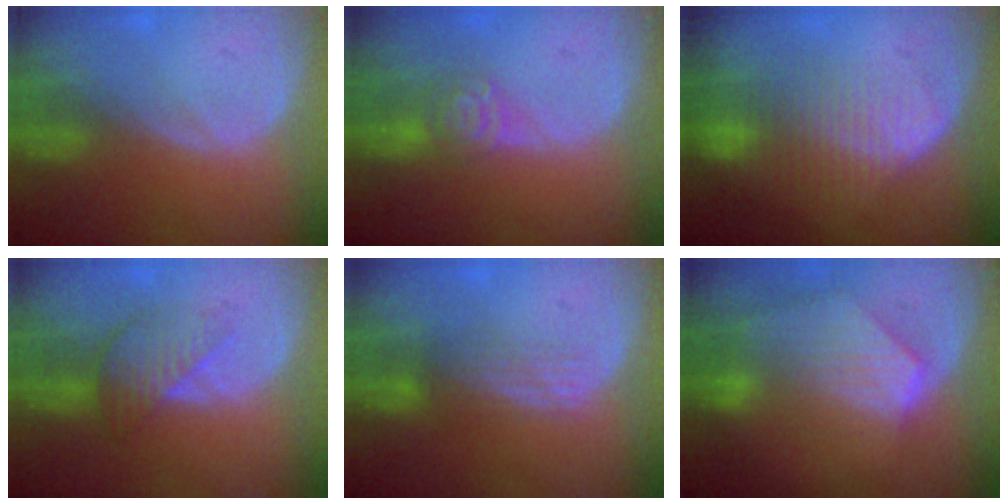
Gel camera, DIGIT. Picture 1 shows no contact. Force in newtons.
{"total": 4.2, "press": 4.2, "slide": 0.3}
{"total": 8.0, "press": 7.5, "slide": 2.7}
{"total": 5.0, "press": 5.0, "slide": 0.1}
{"total": 3.5, "press": 3.1, "slide": 1.6}
{"total": 9.0, "press": 8.0, "slide": 4.2}